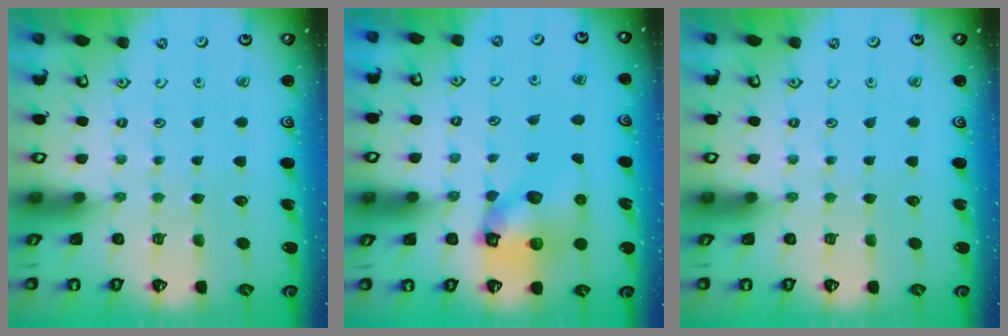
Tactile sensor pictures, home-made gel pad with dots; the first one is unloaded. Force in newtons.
{"total": 11.8, "press": 11.7, "slide": 1.9}
{"total": 0.0}